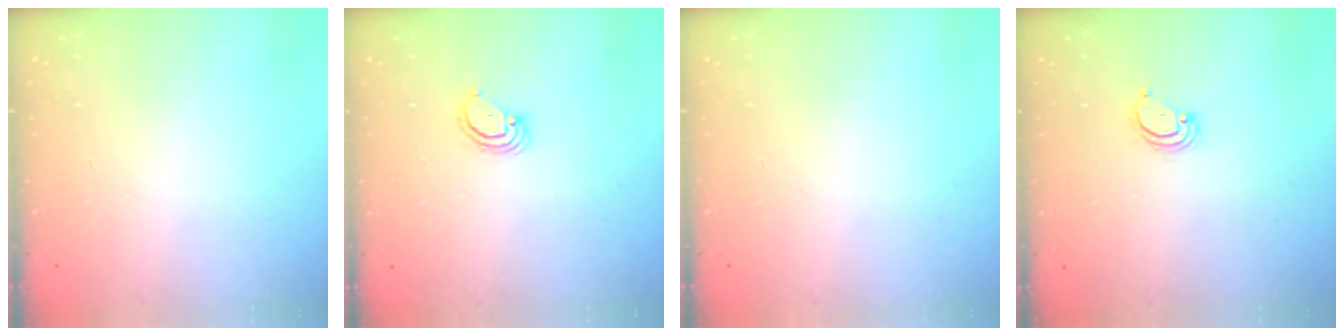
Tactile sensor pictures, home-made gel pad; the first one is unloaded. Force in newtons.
{"total": 2.9, "press": 2.9, "slide": 0.3}
{"total": 0.0}
{"total": 2.6, "press": 2.6, "slide": 0.1}